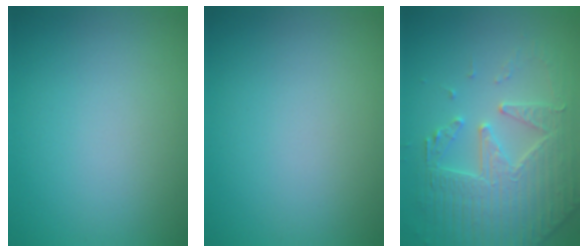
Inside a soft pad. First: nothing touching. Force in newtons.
{"total": 0.0}
{"total": 5.3, "press": 5.0, "slide": 2.0}